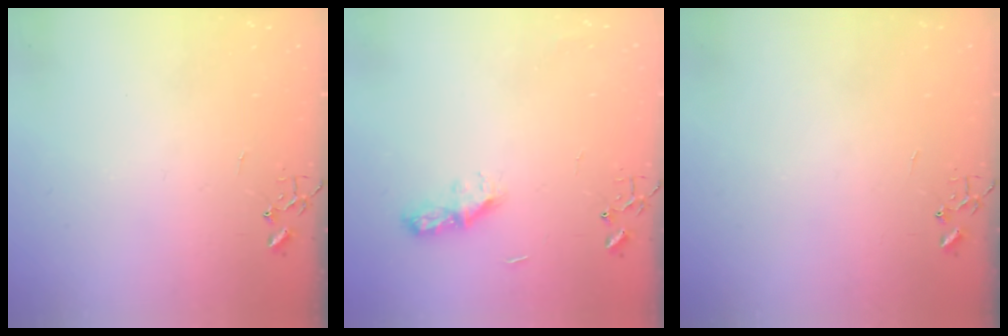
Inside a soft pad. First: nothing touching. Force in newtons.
{"total": 7.2, "press": 7.1, "slide": 0.6}
{"total": 0.0}